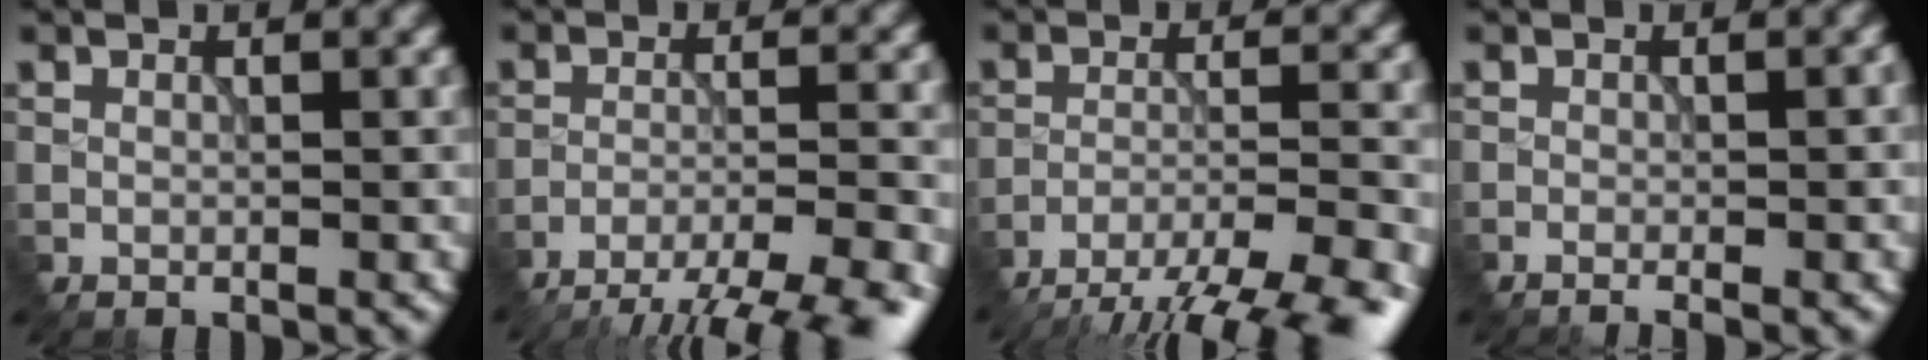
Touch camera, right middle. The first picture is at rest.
{"total": 10.8, "force": [-9.2, 1.9, 5.3], "torque": [-0.077, -0.012, -0.119]}
{"total": 11.8, "force": [-9.8, 2.4, 6.1], "torque": [-0.093, -0.012, -0.128]}
{"total": 2.3, "force": [-0.6, 1.0, 2.0], "torque": [0.004, 0.004, -0.012]}